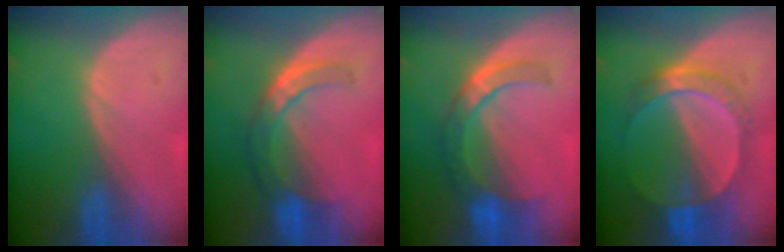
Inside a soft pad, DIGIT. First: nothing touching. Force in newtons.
{"total": 7.6, "press": 6.5, "slide": 4.0}
{"total": 7.3, "press": 7.1, "slide": 1.6}
{"total": 6.8, "press": 6.8, "slide": 0.8}